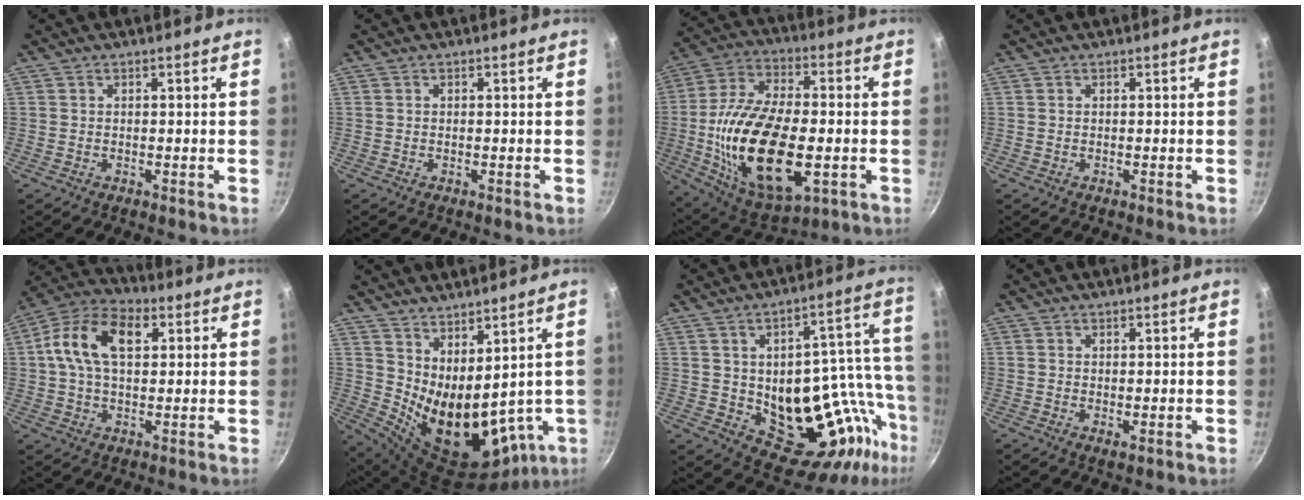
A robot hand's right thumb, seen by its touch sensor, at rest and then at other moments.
{"total": 0.0}
{"total": 25.2, "force": [-3.9, 12.6, 21.5], "torque": [-0.402, 0.014, -0.062]}
{"total": 0.0}
{"total": 13.6, "force": [3.3, 8.3, 10.3], "torque": [-0.171, 0.019, 0.041]}
{"total": 17.0, "force": [3.9, 9.0, 13.9], "torque": [-0.200, -0.047, 0.102]}
{"total": 21.8, "force": [-3.5, 12.1, 17.8], "torque": [-0.175, 0.013, -0.029]}
{"total": 0.9, "force": [0.3, 0.5, 0.8], "torque": [-0.012, -0.008, 0.003]}